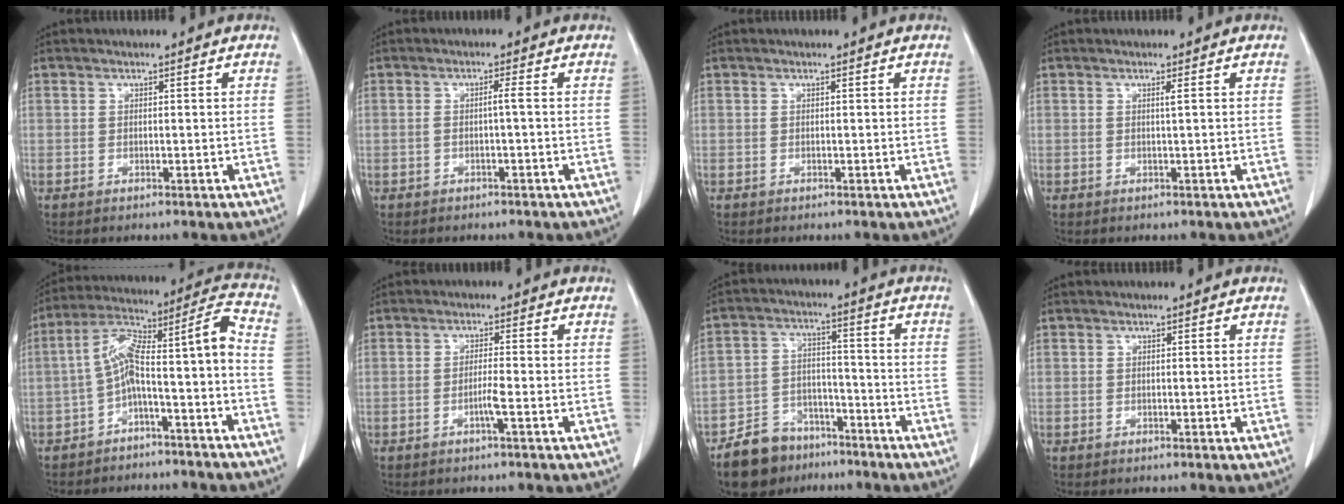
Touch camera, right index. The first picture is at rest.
{"total": 1.4, "force": [-0.2, -0.2, 1.4], "torque": [-0.024, 0.003, -0.005]}
{"total": 0.0}
{"total": 0.7, "force": [0.2, -0.2, 0.6], "torque": [-0.015, -0.002, 0.006]}
{"total": 11.9, "force": [-4.4, 1.4, 10.9], "torque": [-0.181, 0.058, -0.071]}
{"total": 2.3, "force": [-0.9, -0.4, 2.0], "torque": [-0.039, -0.002, -0.018]}
{"total": 9.1, "force": [-7.0, 5.3, 2.2], "torque": [-0.048, 0.010, -0.119]}
{"total": 0.0}